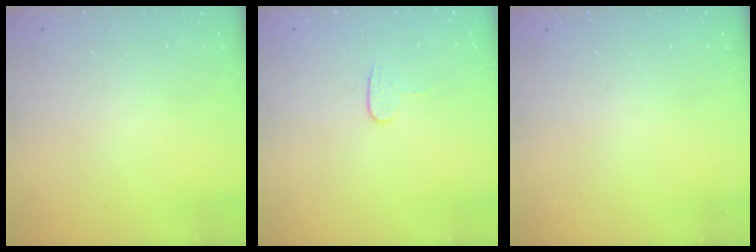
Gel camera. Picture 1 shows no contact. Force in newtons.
{"total": 5.8, "press": 5.8, "slide": 0.3}
{"total": 0.0}